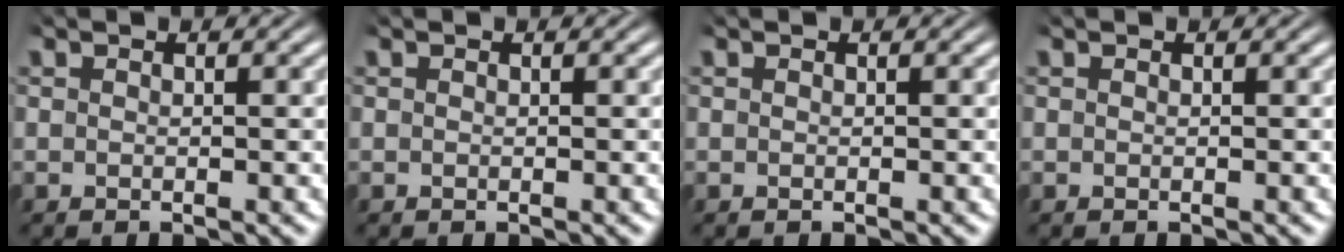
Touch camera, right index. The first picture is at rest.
{"total": 0.0}
{"total": 0.0}
{"total": 0.0}